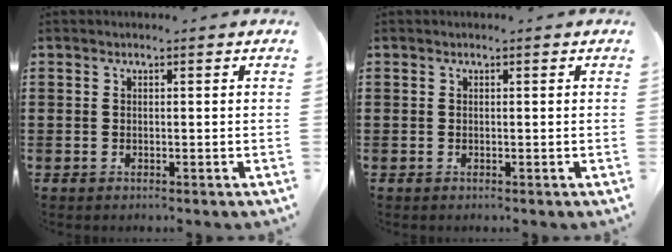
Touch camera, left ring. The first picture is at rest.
{"total": 0.0}